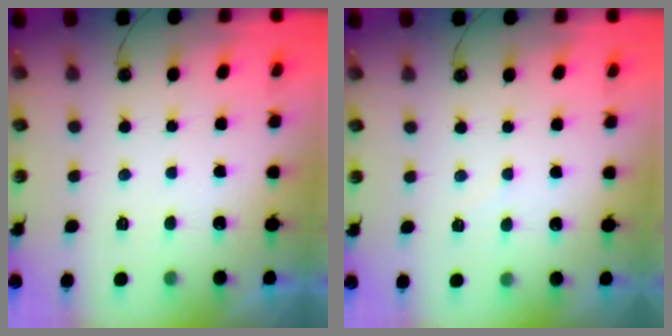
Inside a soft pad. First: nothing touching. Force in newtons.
{"total": 2.7, "press": 2.6, "slide": 0.4}